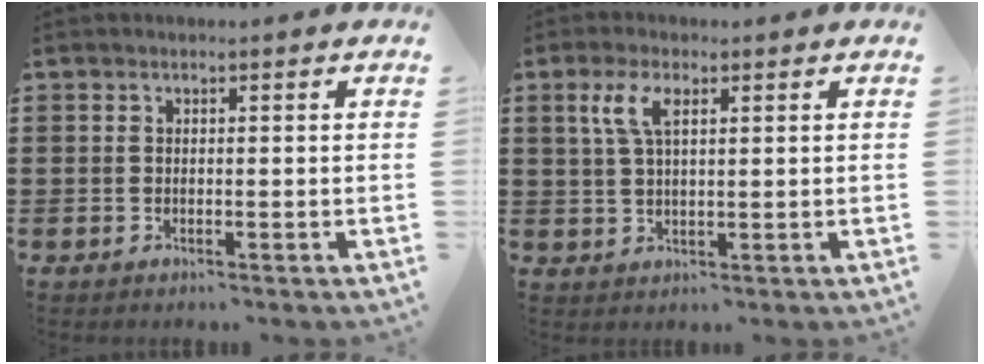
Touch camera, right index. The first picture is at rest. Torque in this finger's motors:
{"motor_torque": [0.79, 0.11, 0.19, 0.08]}